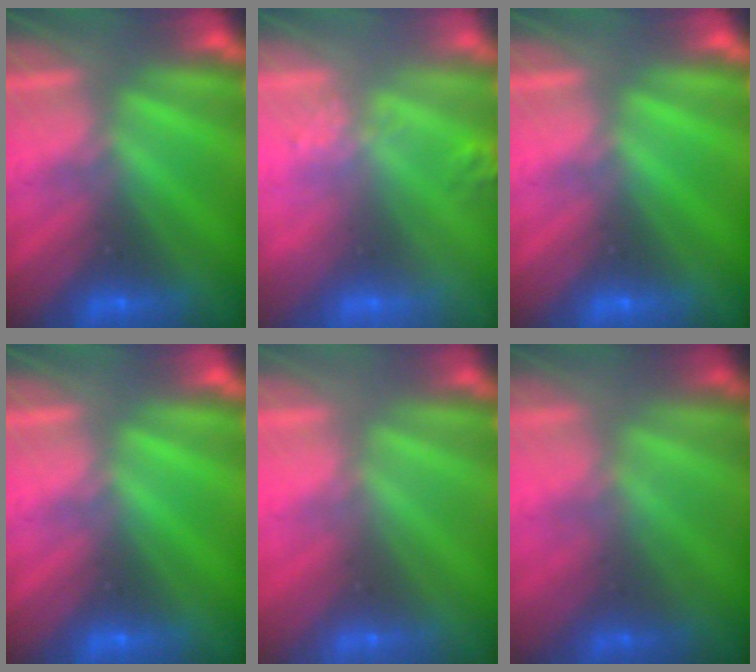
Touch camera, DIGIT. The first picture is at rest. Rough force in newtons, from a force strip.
{"total": 2.7}
{"total": 0.0}
{"total": 0.0}
{"total": 2.9}
{"total": 1.2}